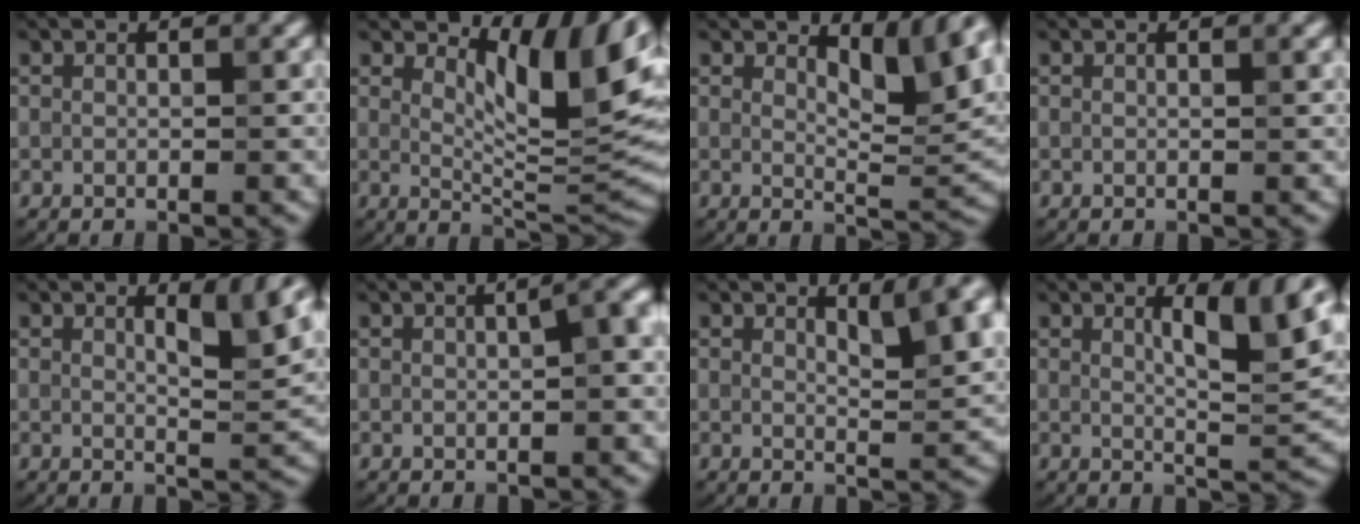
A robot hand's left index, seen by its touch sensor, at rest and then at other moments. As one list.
[{"total": 9.2, "force": [4.0, 3.4, 7.5], "torque": [-0.105, -0.009, 0.067]}, {"total": 4.9, "force": [2.7, 1.7, 3.7], "torque": [-0.052, -0.010, 0.038]}, {"total": 0.6, "force": [0.3, 0.2, 0.5], "torque": [-0.003, 0.002, 0.003]}, {"total": 3.8, "force": [1.8, 0.8, 3.3], "torque": [-0.046, -0.007, 0.027]}, {"total": 3.8, "force": [0.6, 1.2, 3.5], "torque": [-0.034, 0.019, 0.011]}, {"total": 4.6, "force": [2.2, 1.2, 3.9], "torque": [-0.051, -0.002, 0.031]}, {"total": 5.6, "force": [2.2, 1.1, 5.0], "torque": [-0.076, -0.005, 0.036]}]